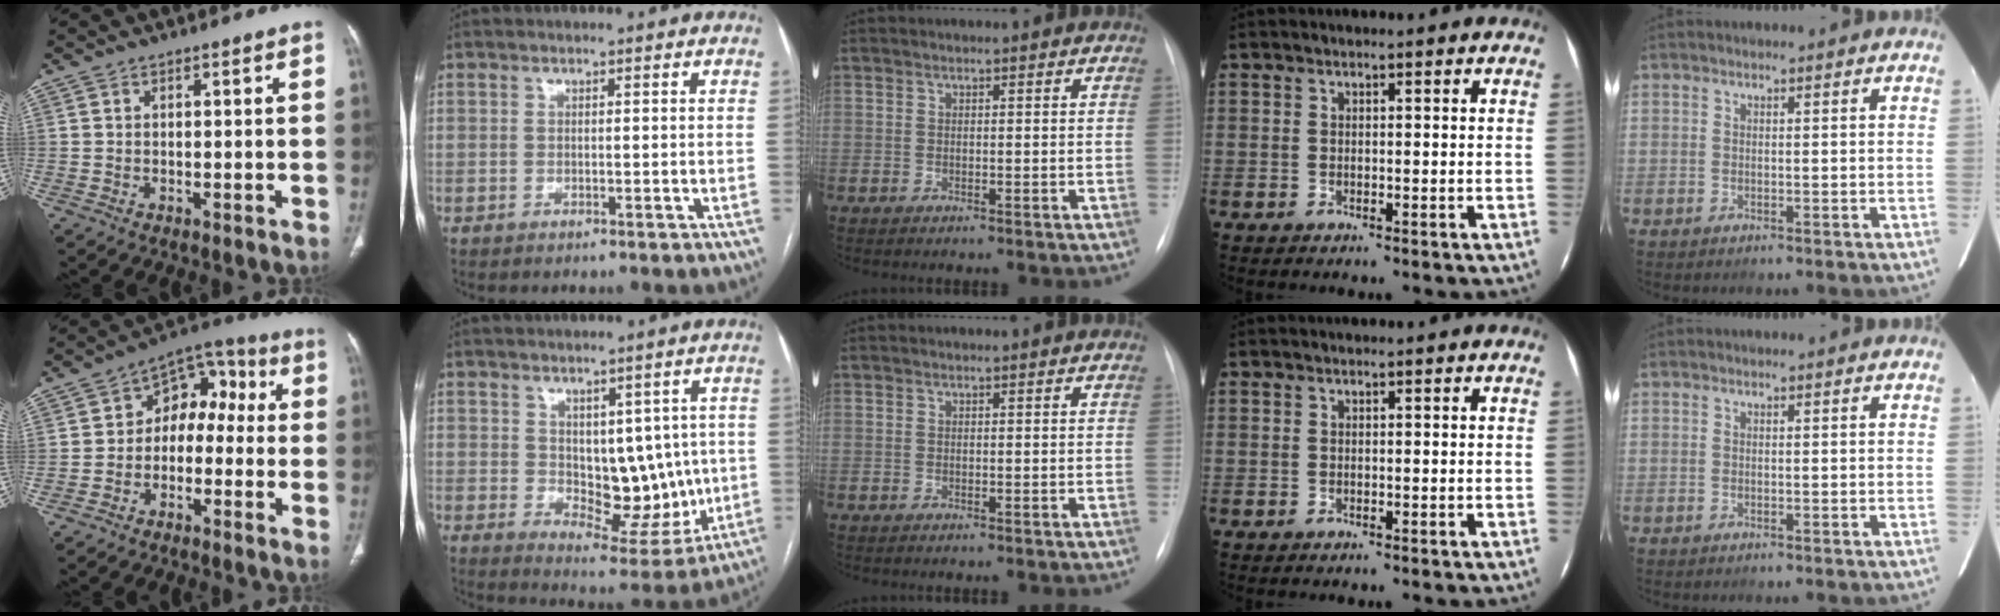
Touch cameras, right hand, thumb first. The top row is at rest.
{"thumb": {"total": 9.9, "force": [-1.3, 7.1, 6.7], "torque": [-0.057, 0.049, -0.037]}, "index": {"total": 11.0, "force": [0.2, 6.3, 9.0], "torque": [-0.106, -0.001, 0.029]}}